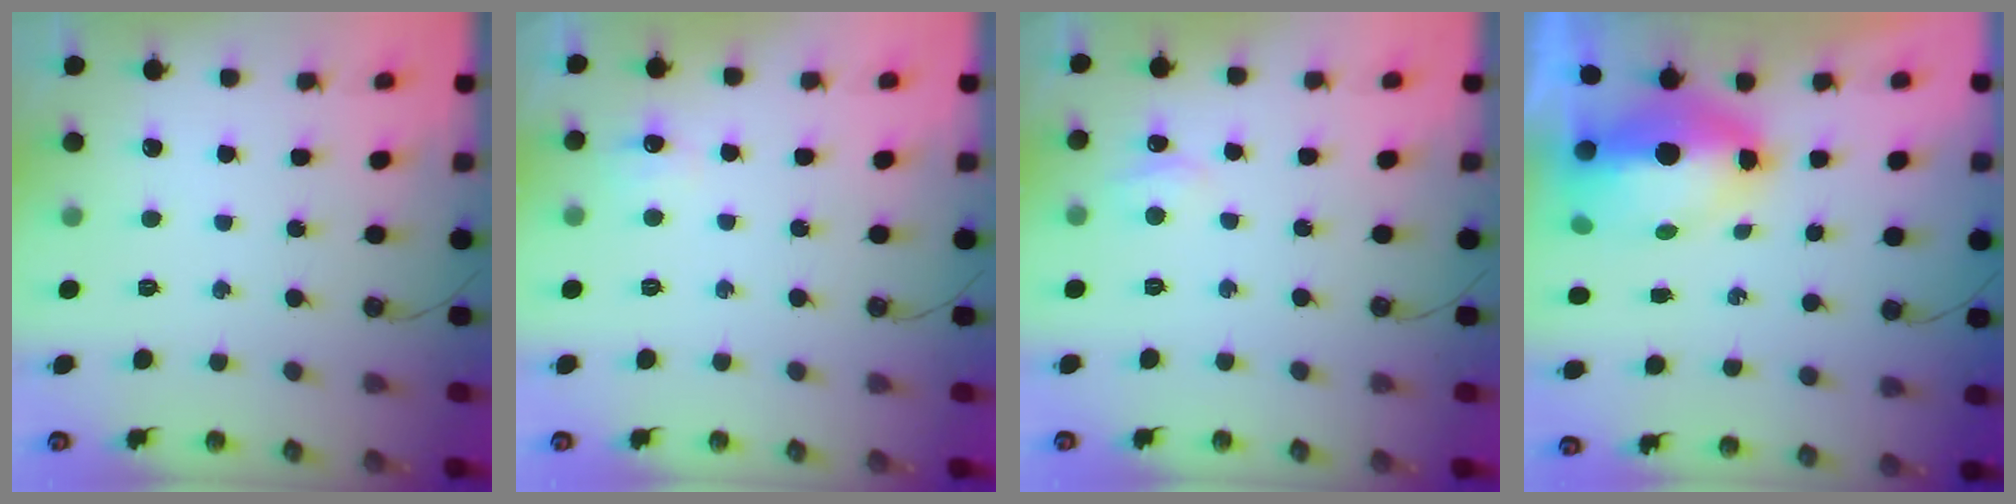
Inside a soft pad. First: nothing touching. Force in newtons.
{"total": 13.7, "press": 6.1, "slide": 12.2}
{"total": 6.8, "press": 6.7, "slide": 0.9}
{"total": 11.5, "press": 11.3, "slide": 1.8}